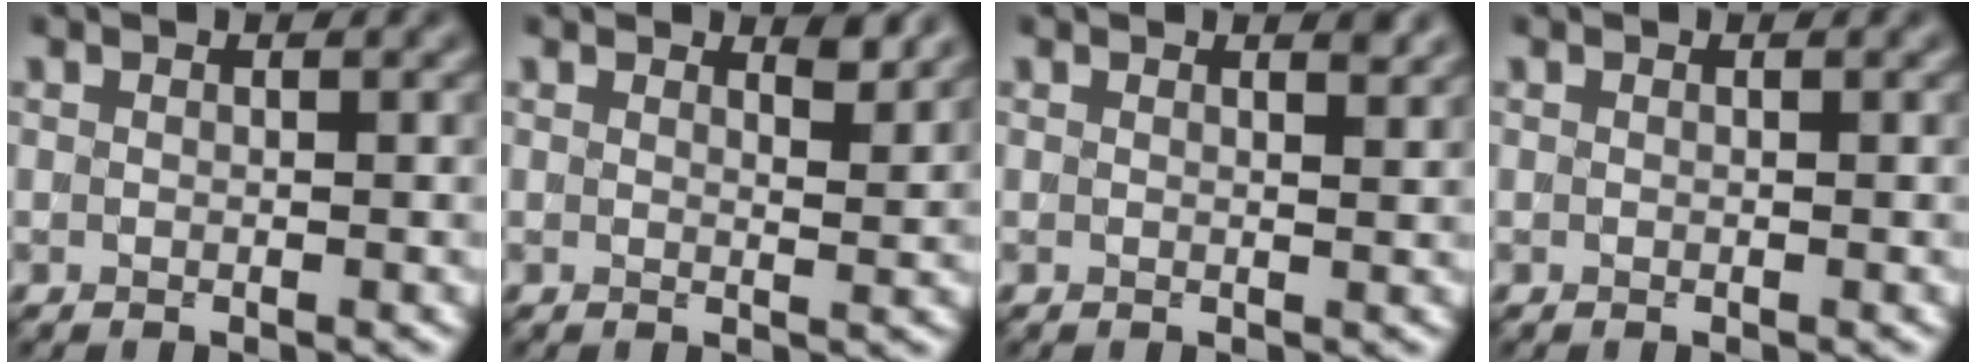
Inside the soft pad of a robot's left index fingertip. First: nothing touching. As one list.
[{"total": 1.5, "force": [1.3, 0.2, 0.7], "torque": [-0.009, -0.005, 0.018]}, {"total": 1.0, "force": [0.9, 0.1, 0.4], "torque": [-0.004, -0.002, 0.013]}, {"total": 0.0}]